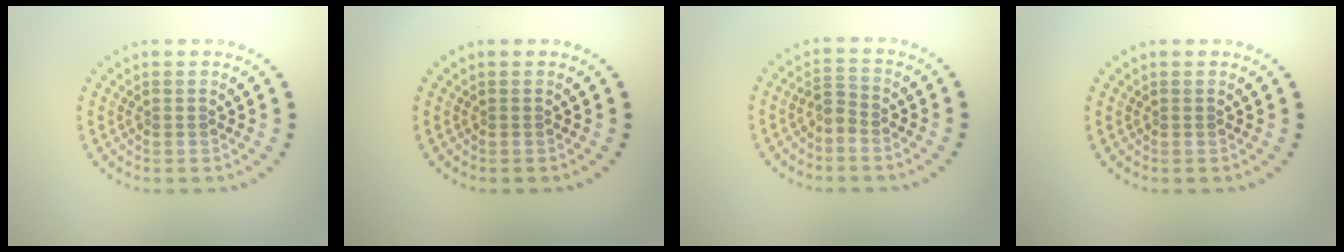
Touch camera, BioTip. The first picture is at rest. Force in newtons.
{"total": 0.0}
{"total": 1.4, "press": 1.2, "slide": 0.7}
{"total": 0.0}